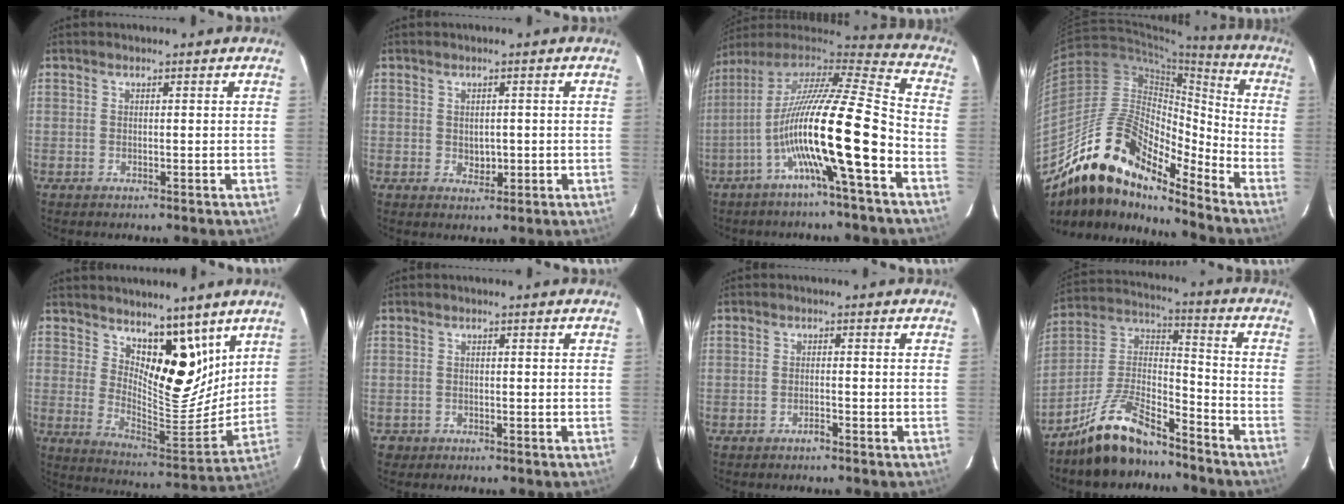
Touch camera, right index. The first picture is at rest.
{"total": 2.3, "force": [-0.1, 1.6, 1.6], "torque": [-0.024, -0.001, 0.004]}
{"total": 19.2, "force": [-6.4, 0.1, 18.1], "torque": [-0.327, 0.002, -0.122]}
{"total": 18.0, "force": [-13.7, 6.2, 10.0], "torque": [-0.161, 0.055, -0.239]}
{"total": 11.8, "force": [6.9, 4.8, 8.4], "torque": [-0.125, -0.012, 0.128]}
{"total": 1.5, "force": [-0.7, 1.3, -0.3], "torque": [-0.005, 0.005, -0.013]}
{"total": 1.1, "force": [-0.9, 0.1, 0.6], "torque": [-0.013, 0.001, -0.015]}
{"total": 12.3, "force": [-10.3, 3.3, 5.8], "torque": [-0.115, 0.025, -0.191]}